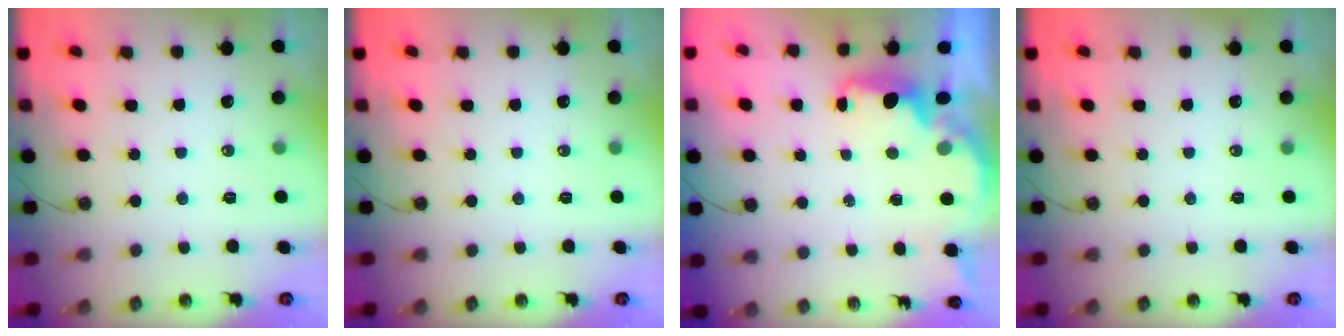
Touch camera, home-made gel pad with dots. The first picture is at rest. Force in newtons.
{"total": 0.0}
{"total": 2.2, "press": 2.0, "slide": 0.8}
{"total": 0.0}